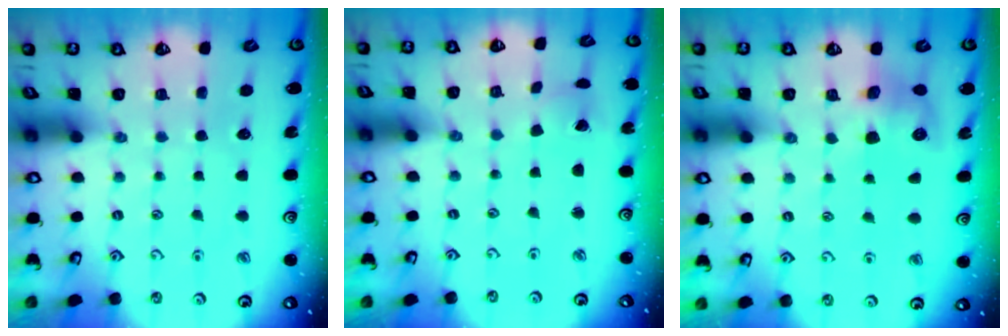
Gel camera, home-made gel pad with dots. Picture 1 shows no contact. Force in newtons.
{"total": 1.7, "press": 1.7, "slide": 0.1}
{"total": 9.3, "press": 9.2, "slide": 0.9}